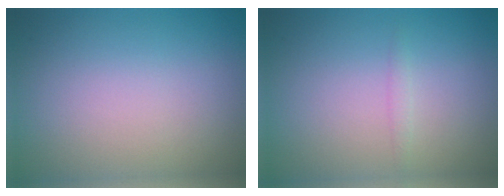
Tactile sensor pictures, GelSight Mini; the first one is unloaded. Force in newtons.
{"total": 0.7, "press": 0.7, "slide": 0.0}